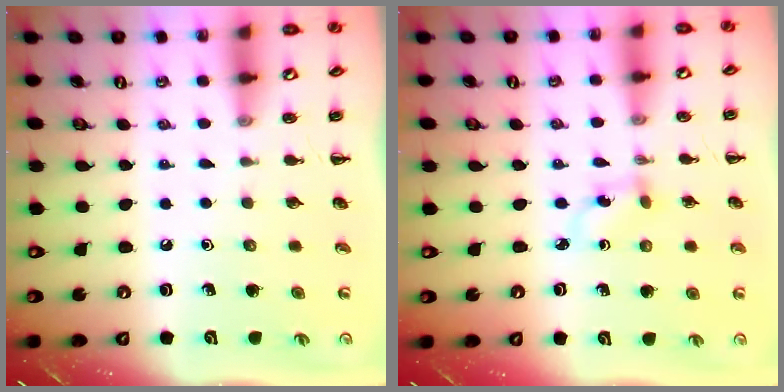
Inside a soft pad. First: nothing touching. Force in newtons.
{"total": 2.2, "press": 2.0, "slide": 1.0}